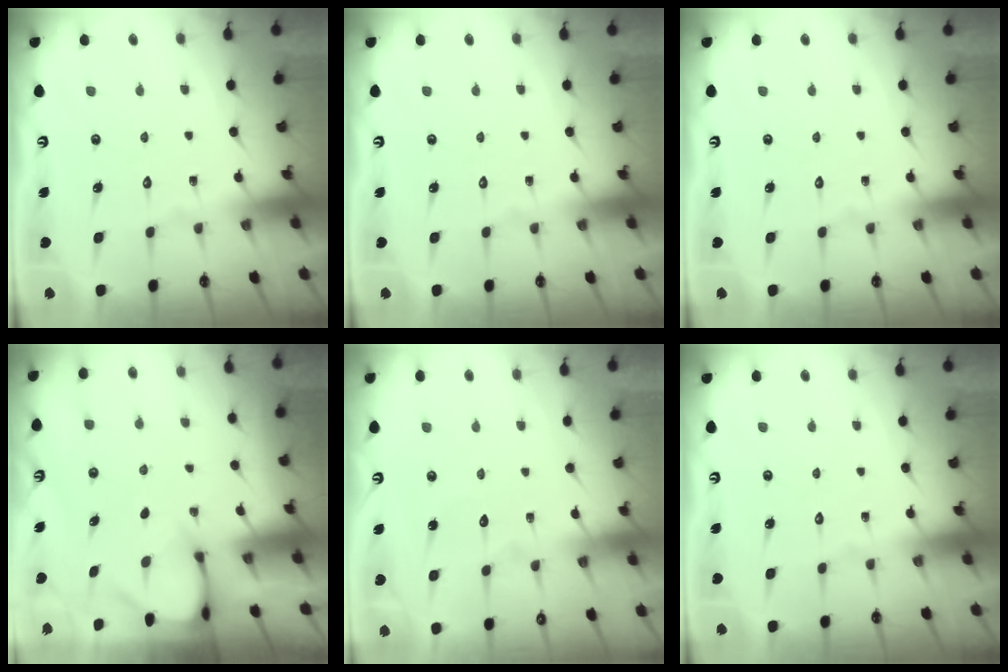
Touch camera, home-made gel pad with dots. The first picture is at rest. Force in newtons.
{"total": 0.0}
{"total": 0.0}
{"total": 3.4, "press": 3.3, "slide": 0.3}
{"total": 2.9, "press": 2.9, "slide": 0.3}
{"total": 0.0}